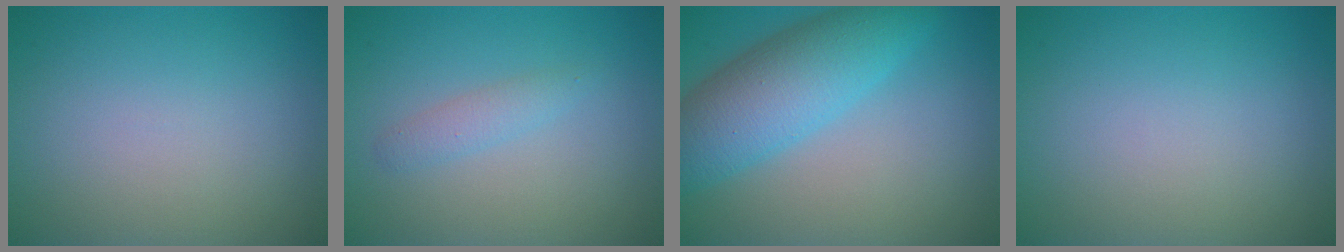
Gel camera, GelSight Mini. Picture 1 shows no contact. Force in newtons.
{"total": 1.5, "press": 1.5, "slide": 0.0}
{"total": 7.5, "press": 7.5, "slide": 0.1}
{"total": 0.0}